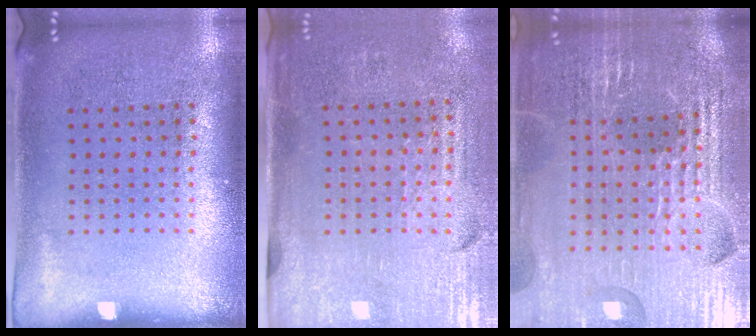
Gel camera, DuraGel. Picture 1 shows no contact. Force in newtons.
{"total": 3.4, "press": 3.1, "slide": 1.4}
{"total": 5.2, "press": 4.8, "slide": 2.0}